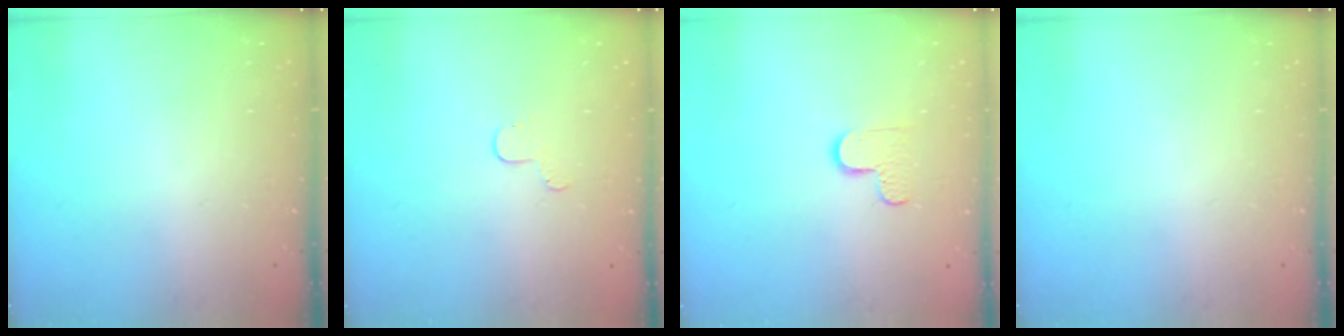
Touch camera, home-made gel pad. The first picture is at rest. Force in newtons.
{"total": 3.4, "press": 3.4, "slide": 0.3}
{"total": 5.6, "press": 5.6, "slide": 0.3}
{"total": 0.0}